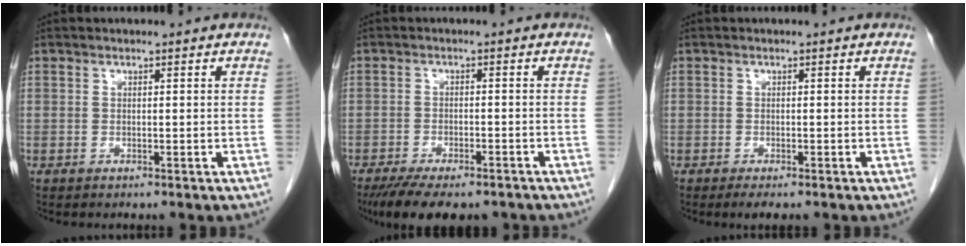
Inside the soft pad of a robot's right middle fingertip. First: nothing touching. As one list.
[{"total": 11.8, "force": [-9.2, 4.0, 6.3], "torque": [-0.102, -0.012, -0.132]}, {"total": 2.4, "force": [-1.8, 0.7, 1.5], "torque": [-0.021, -0.006, -0.024]}]